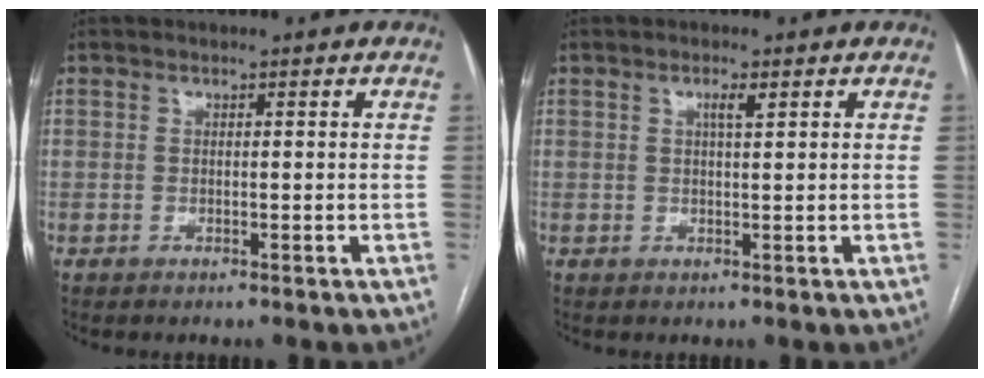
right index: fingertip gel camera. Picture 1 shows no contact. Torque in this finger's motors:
{"motor_torque": [0.01, 0.00, 0.03, 0.04]}